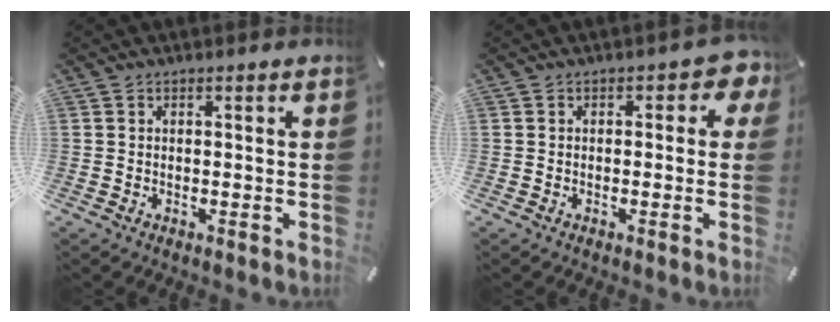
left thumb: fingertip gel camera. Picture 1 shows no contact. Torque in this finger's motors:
{"motor_torque": [0.76, 0.45, 0.53, 0.13, 0.01]}